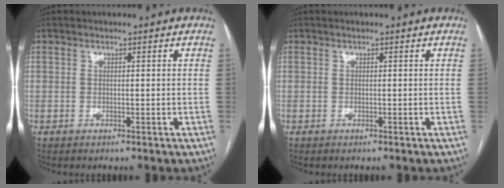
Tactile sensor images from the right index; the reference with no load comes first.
{"total": 0.0}